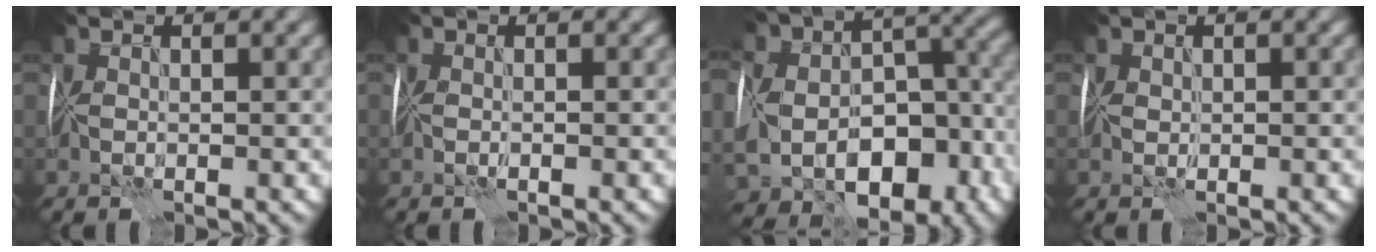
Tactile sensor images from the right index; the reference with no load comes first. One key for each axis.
{"total": 0.5, "fx": -0.2, "fy": 0.1, "fz": 0.5, "tx": -0.005, "ty": 0.000, "tz": -0.004}
{"total": 18.4, "fx": -6.7, "fy": 14.0, "fz": 9.9, "tx": -0.170, "ty": -0.040, "tz": -0.095}
{"total": 0.6, "fx": 0.3, "fy": 0.4, "fz": 0.3, "tx": -0.003, "ty": 0.004, "tz": 0.005}